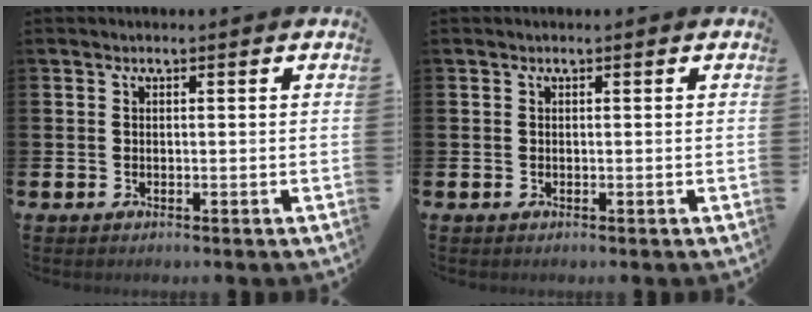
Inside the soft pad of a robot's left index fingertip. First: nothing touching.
{"total": 0.0}